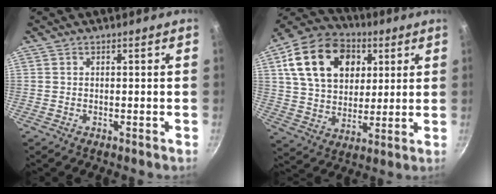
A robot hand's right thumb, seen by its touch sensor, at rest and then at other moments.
{"total": 20.9, "force": [6.8, 15.1, 12.8], "torque": [-0.200, 0.000, 0.112]}